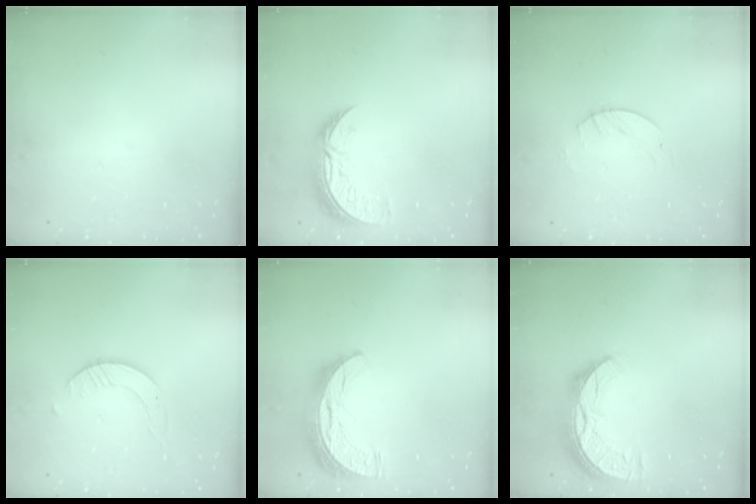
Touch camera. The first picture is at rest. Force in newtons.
{"total": 9.1, "press": 9.0, "slide": 0.8}
{"total": 2.6, "press": 2.6, "slide": 0.3}
{"total": 1.7, "press": 1.7, "slide": 0.2}
{"total": 11.3, "press": 11.2, "slide": 0.7}
{"total": 10.4, "press": 10.3, "slide": 0.9}